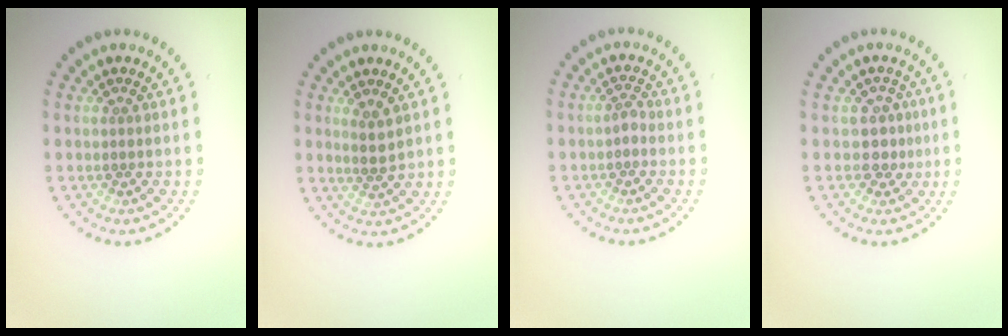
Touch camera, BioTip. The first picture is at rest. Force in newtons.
{"total": 1.7, "press": 1.4, "slide": 0.9}
{"total": 0.9, "press": 0.7, "slide": 0.6}
{"total": 2.1, "press": 1.5, "slide": 1.4}